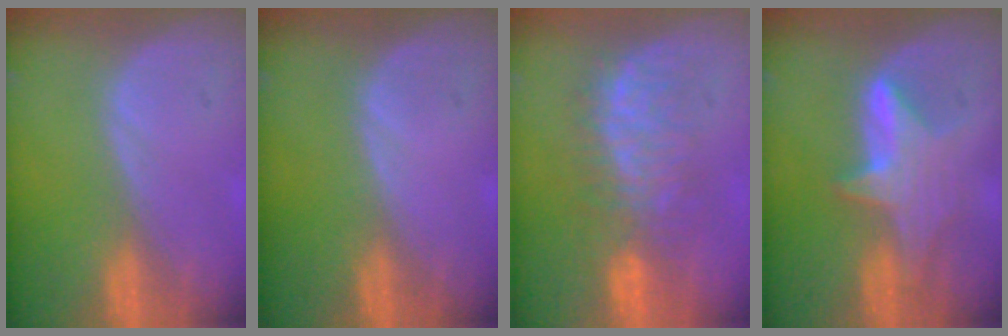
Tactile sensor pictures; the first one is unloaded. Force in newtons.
{"total": 0.0}
{"total": 7.8, "press": 7.6, "slide": 1.6}
{"total": 5.9, "press": 5.8, "slide": 0.8}